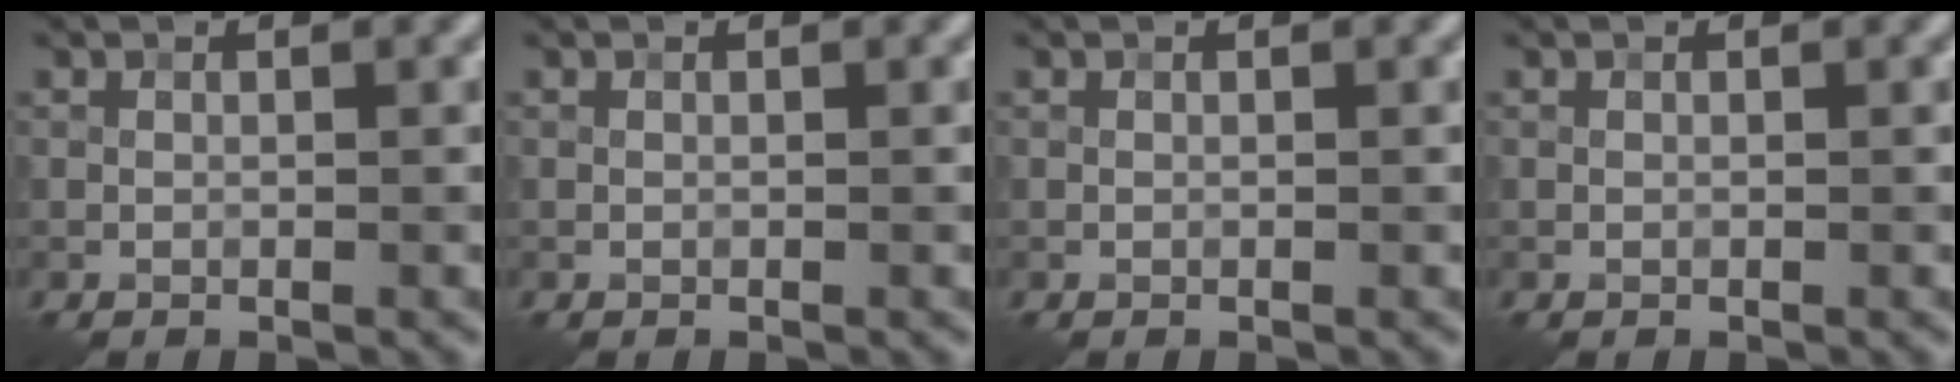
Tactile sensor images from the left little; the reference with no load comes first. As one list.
[{"total": 0.0}, {"total": 0.0}, {"total": 0.0}]